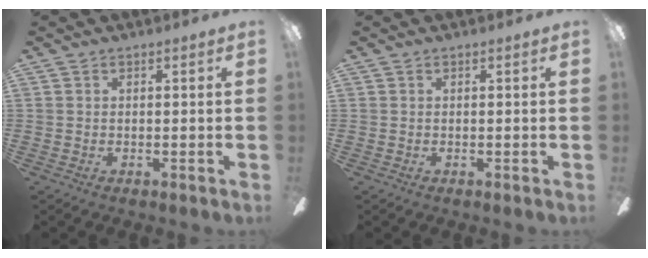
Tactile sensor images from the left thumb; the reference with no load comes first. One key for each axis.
{"total": 0.0}